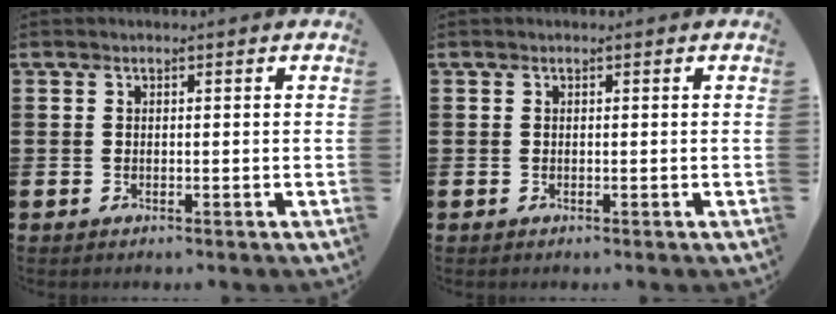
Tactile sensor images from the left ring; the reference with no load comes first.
{"total": 0.0}